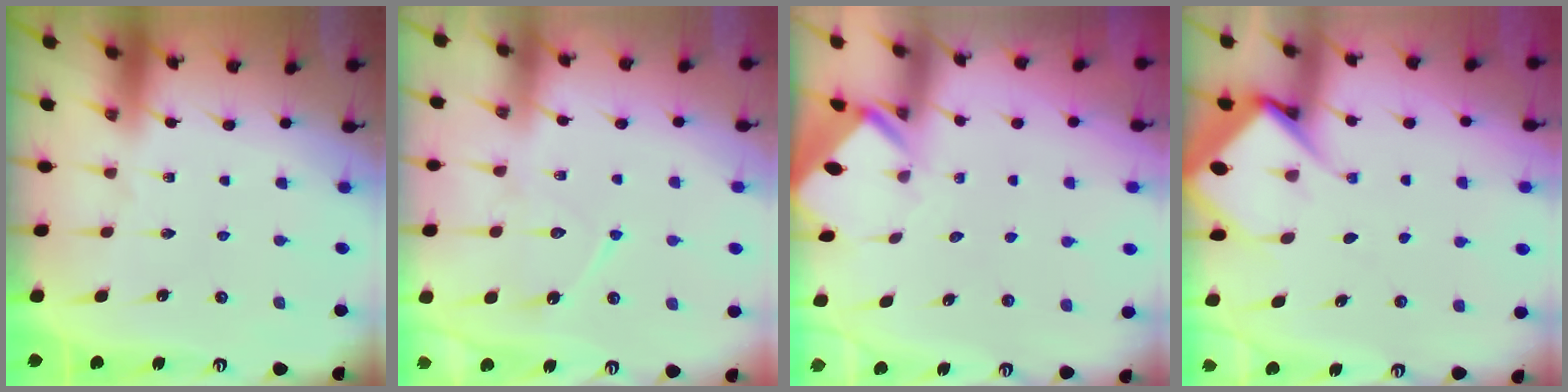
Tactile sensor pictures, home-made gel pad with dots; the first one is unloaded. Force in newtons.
{"total": 9.8, "press": 9.7, "slide": 0.9}
{"total": 2.4, "press": 2.4, "slide": 0.1}
{"total": 9.0, "press": 8.9, "slide": 1.2}